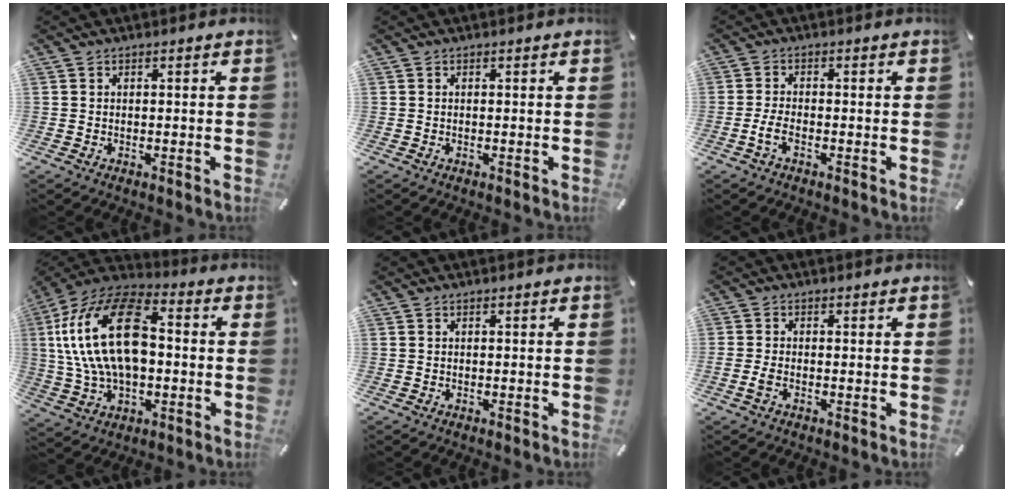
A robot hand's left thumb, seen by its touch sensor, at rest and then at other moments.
{"total": 0.0}
{"total": 3.2, "force": [-1.3, 1.3, 2.7], "torque": [-0.057, 0.002, -0.024]}
{"total": 23.1, "force": [1.8, 14.5, 17.9], "torque": [-0.362, 0.012, 0.028]}
{"total": 0.0}
{"total": 1.9, "force": [-0.5, 0.8, 1.6], "torque": [-0.035, -0.002, -0.010]}